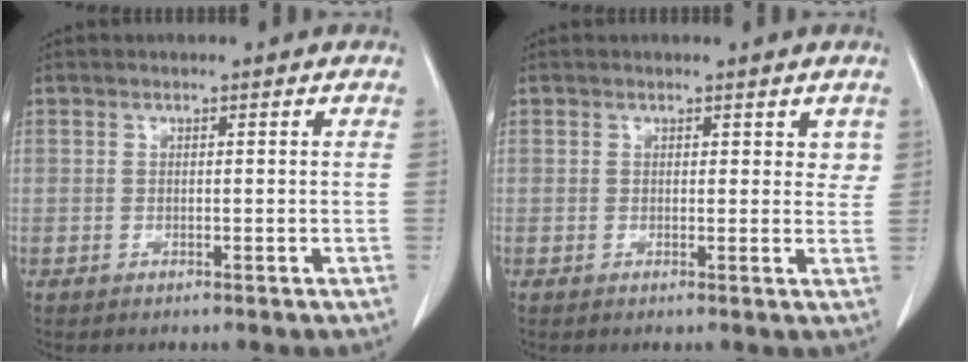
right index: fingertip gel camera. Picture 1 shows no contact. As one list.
[{"total": 2.2, "force": [1.3, 1.4, 1.0], "torque": [0.001, -0.003, 0.013]}]